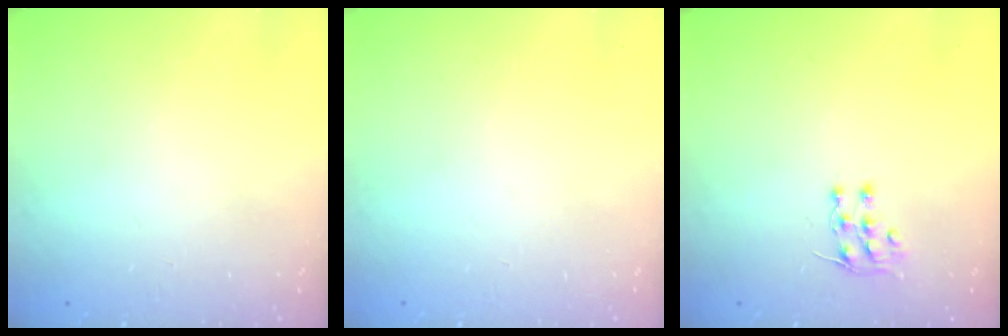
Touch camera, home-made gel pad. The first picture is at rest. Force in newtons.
{"total": 0.0}
{"total": 5.9, "press": 5.9, "slide": 0.5}